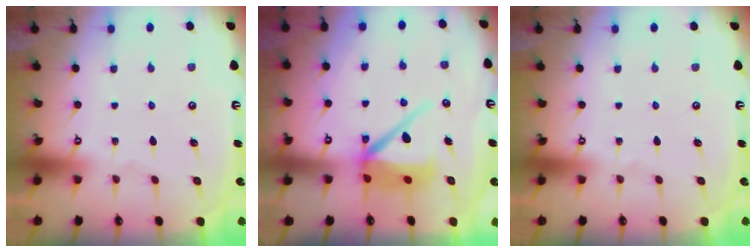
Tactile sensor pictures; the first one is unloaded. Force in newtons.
{"total": 9.2, "press": 9.2, "slide": 0.9}
{"total": 0.0}